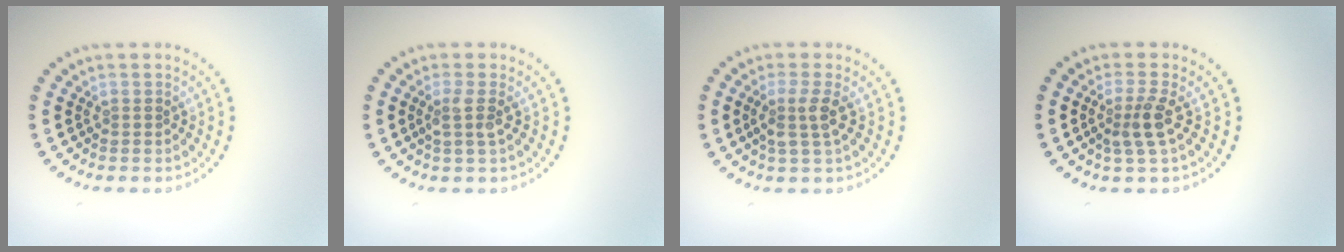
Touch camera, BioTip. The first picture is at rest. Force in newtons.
{"total": 1.8, "press": 1.4, "slide": 1.1}
{"total": 2.2, "press": 1.9, "slide": 1.2}
{"total": 2.4, "press": 1.8, "slide": 1.6}